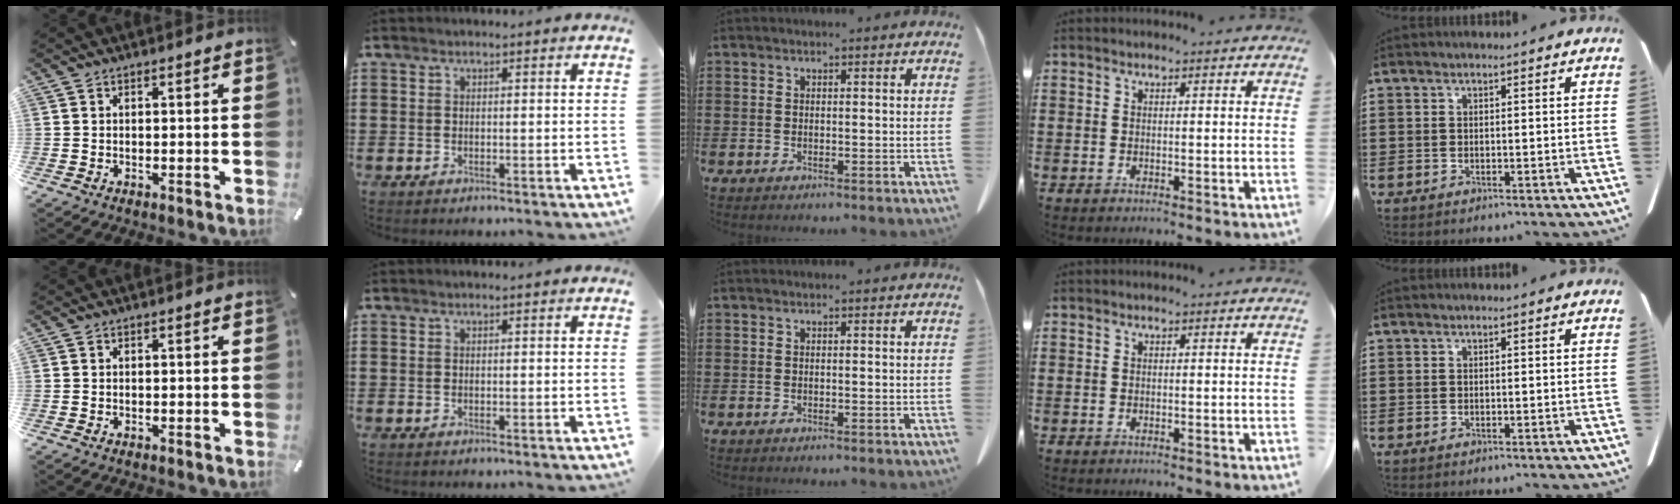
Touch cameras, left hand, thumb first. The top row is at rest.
{}